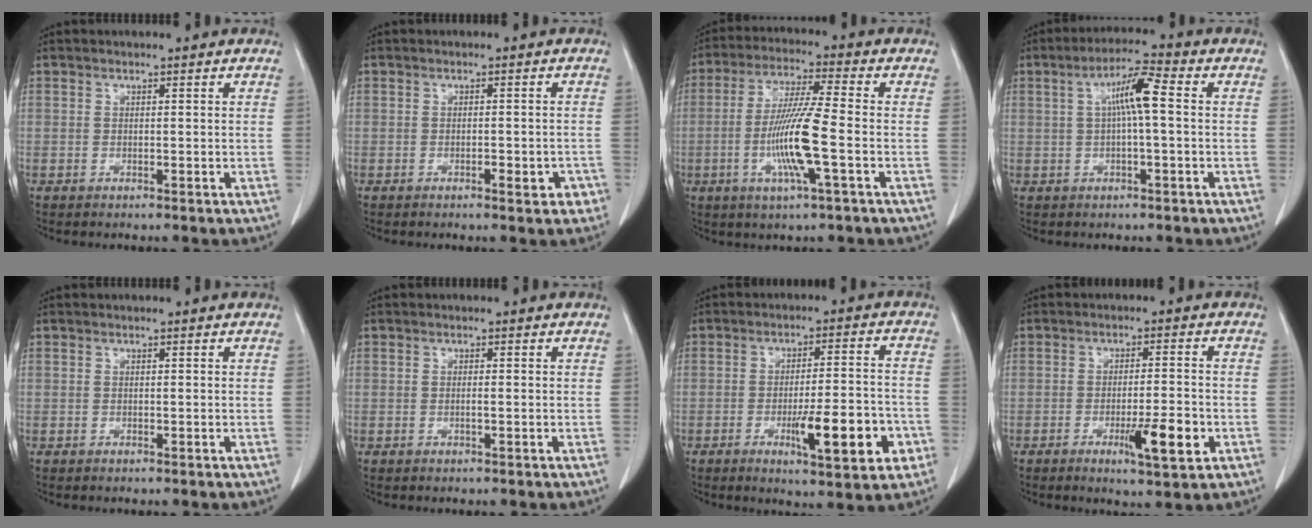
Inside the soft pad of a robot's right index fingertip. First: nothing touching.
{"total": 3.1, "force": [-1.7, 1.0, 2.4], "torque": [-0.025, 0.002, -0.022]}
{"total": 11.1, "force": [-2.8, -0.2, 10.7], "torque": [-0.212, -0.010, -0.059]}
{"total": 6.3, "force": [0.8, 0.5, 6.2], "torque": [-0.112, 0.017, 0.012]}
{"total": 0.0}
{"total": 0.6, "force": [-0.2, -0.1, 0.6], "torque": [-0.011, 0.001, -0.004]}
{"total": 11.4, "force": [-4.3, 1.9, 10.4], "torque": [-0.151, -0.001, -0.060]}
{"total": 7.2, "force": [-2.9, 0.9, 6.5], "torque": [-0.101, -0.008, -0.039]}